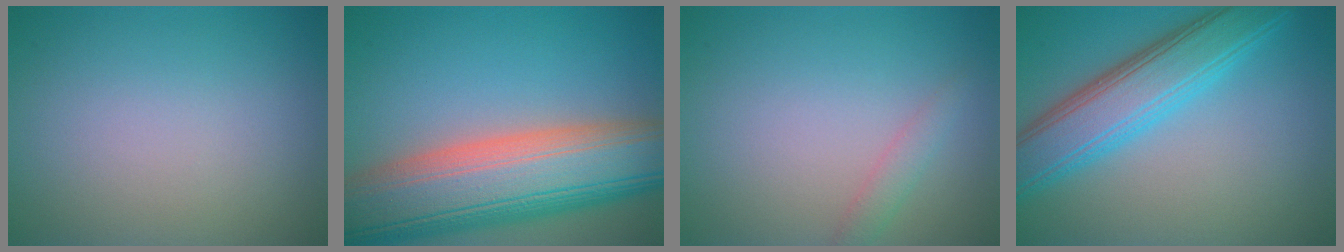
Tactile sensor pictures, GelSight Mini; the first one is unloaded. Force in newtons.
{"total": 14.4, "press": 14.3, "slide": 1.1}
{"total": 1.3, "press": 1.3, "slide": 0.1}
{"total": 7.0, "press": 7.0, "slide": 0.1}